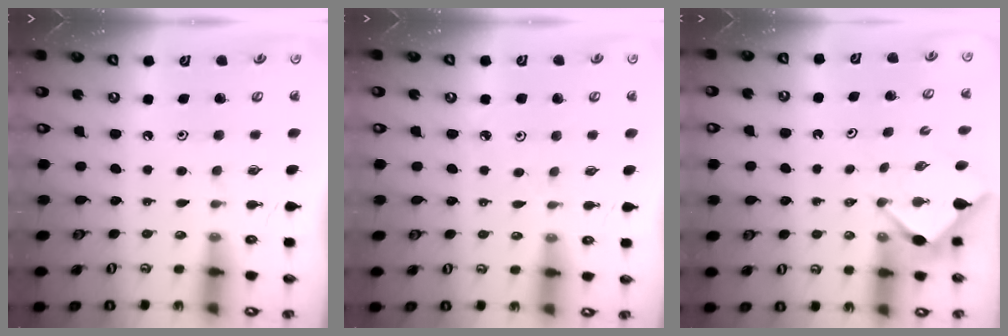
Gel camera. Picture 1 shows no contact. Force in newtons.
{"total": 2.2, "press": 2.2, "slide": 0.3}
{"total": 2.9, "press": 2.9, "slide": 0.3}